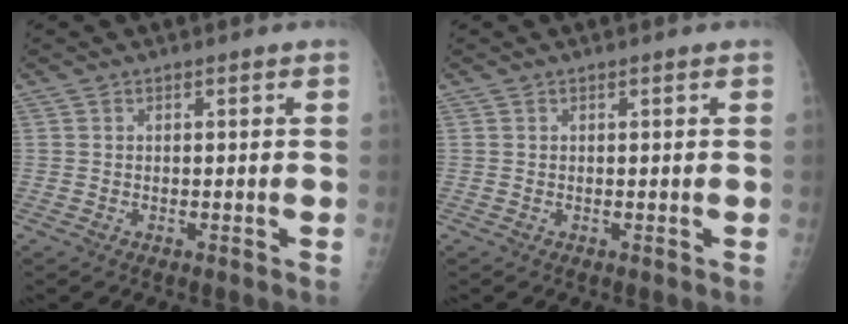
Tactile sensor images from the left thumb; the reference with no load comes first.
{"total": 0.0}